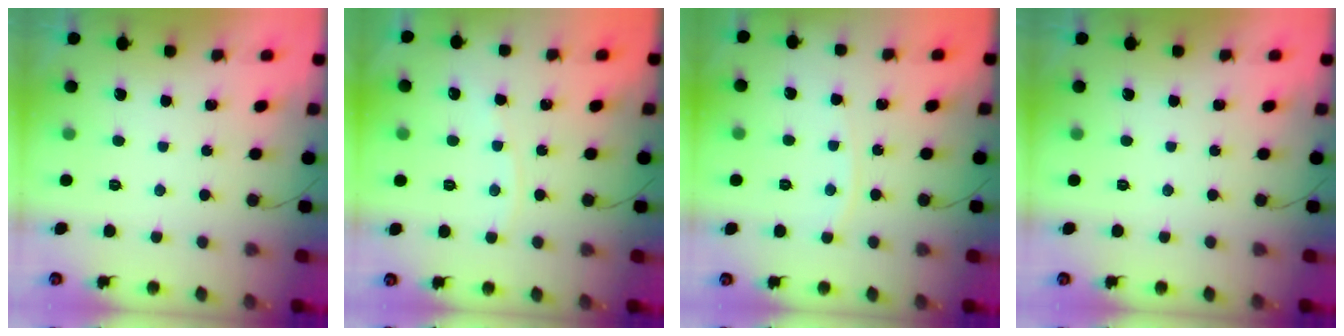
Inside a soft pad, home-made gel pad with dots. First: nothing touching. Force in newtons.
{"total": 2.0, "press": 2.0, "slide": 0.4}
{"total": 4.0, "press": 4.0, "slide": 0.5}
{"total": 0.0}